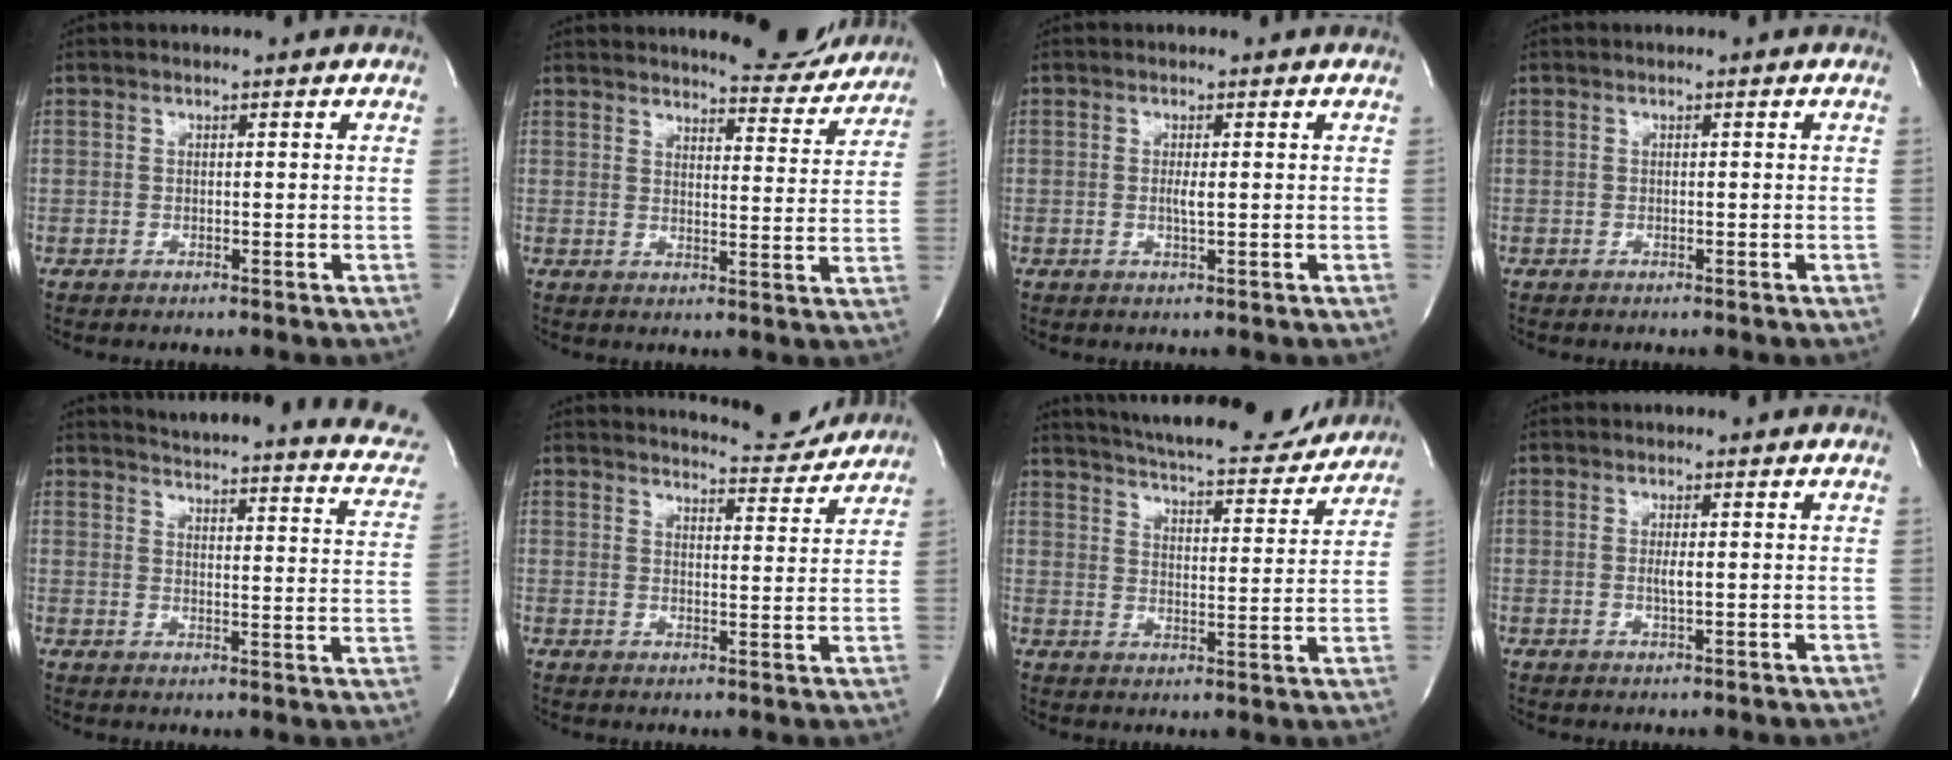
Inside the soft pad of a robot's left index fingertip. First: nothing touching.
{"total": 10.0, "force": [9.6, 1.6, 1.9], "torque": [-0.014, -0.028, 0.114]}
{"total": 1.3, "force": [-0.2, 0.0, 1.3], "torque": [-0.031, -0.006, -0.003]}
{"total": 0.0}
{"total": 21.7, "force": [19.5, 3.4, 8.8], "torque": [-0.113, -0.062, 0.211]}
{"total": 8.7, "force": [8.7, 0.7, 0.8], "torque": [-0.010, -0.018, 0.106]}
{"total": 20.4, "force": [18.7, 3.9, 7.1], "torque": [-0.115, -0.016, 0.248]}
{"total": 1.3, "force": [-0.1, 0.1, 1.3], "torque": [-0.031, -0.006, -0.002]}